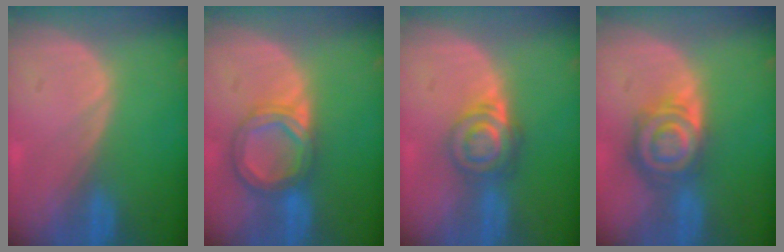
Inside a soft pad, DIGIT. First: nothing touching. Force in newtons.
{"total": 6.8, "press": 6.2, "slide": 2.7}
{"total": 6.5, "press": 5.5, "slide": 3.4}
{"total": 7.9, "press": 6.9, "slide": 3.8}